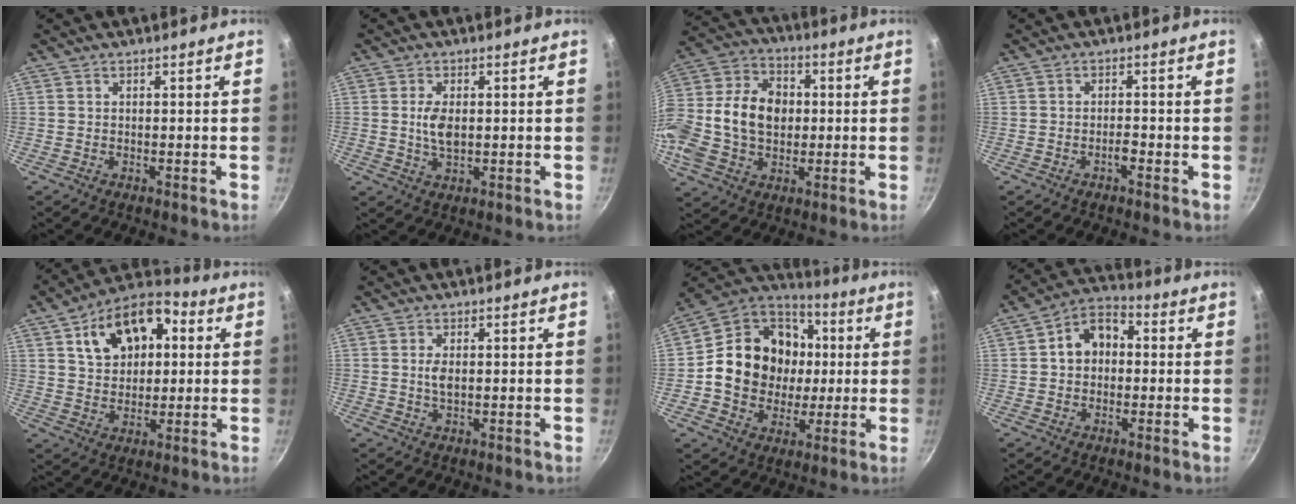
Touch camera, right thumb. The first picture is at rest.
{"total": 4.6, "force": [0.3, 2.5, 3.8], "torque": [-0.072, -0.003, 0.006]}
{"total": 21.7, "force": [-0.2, 16.2, 14.4], "torque": [-0.273, 0.040, -0.011]}
{"total": 1.5, "force": [-1.0, 0.4, 1.0], "torque": [-0.015, 0.011, -0.018]}
{"total": 16.4, "force": [4.7, 10.9, 11.4], "torque": [-0.150, 0.018, 0.068]}
{"total": 2.3, "force": [0.2, 1.2, 1.9], "torque": [-0.035, -0.001, 0.004]}
{"total": 20.3, "force": [0.8, 17.6, 10.1], "torque": [-0.147, 0.026, 0.014]}
{"total": 8.9, "force": [0.7, 6.7, 5.9], "torque": [-0.061, 0.028, -0.004]}